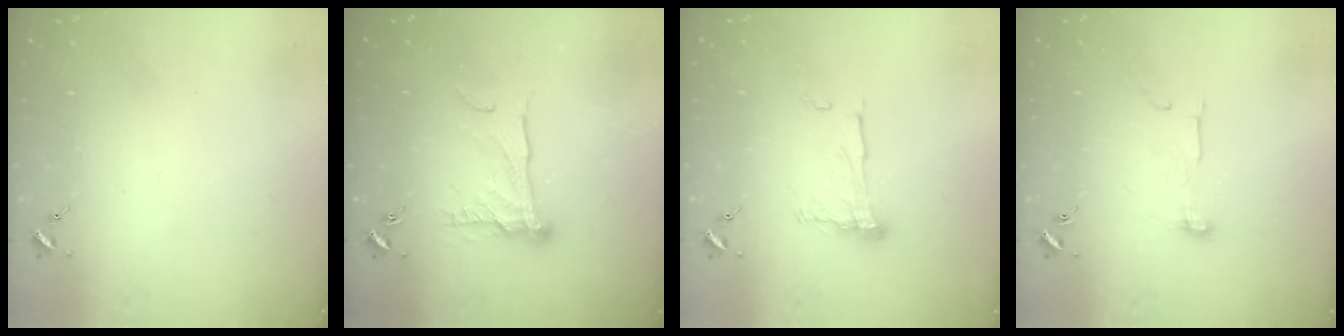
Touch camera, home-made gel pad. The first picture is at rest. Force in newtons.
{"total": 13.3, "press": 13.2, "slide": 1.2}
{"total": 9.6, "press": 9.5, "slide": 0.9}
{"total": 6.9, "press": 6.9, "slide": 0.5}